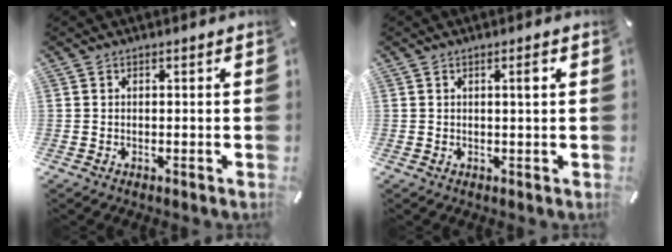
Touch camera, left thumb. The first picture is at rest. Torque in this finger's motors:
{"motor_torque": [-0.23, 0.19, 0.23, 0.28, 0.04]}